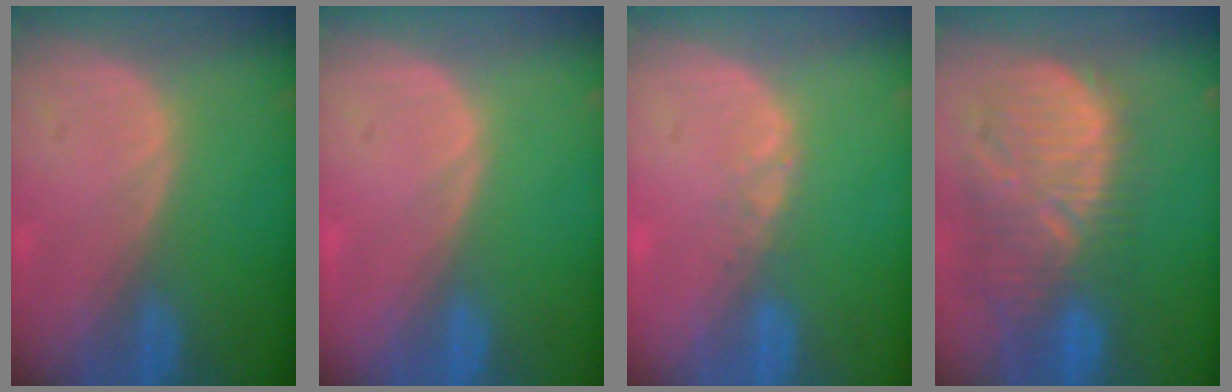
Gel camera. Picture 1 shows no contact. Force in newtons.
{"total": 0.0}
{"total": 1.0, "press": 1.0, "slide": 0.2}
{"total": 12.6, "press": 11.2, "slide": 5.8}